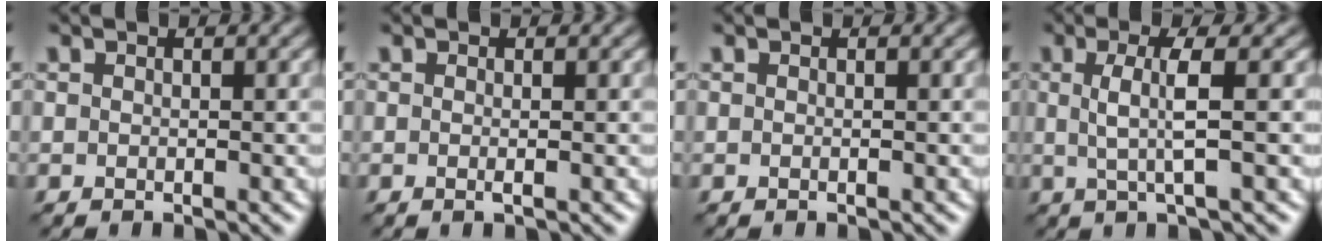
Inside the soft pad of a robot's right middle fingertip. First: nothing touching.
{"total": 0.9, "force": [-0.1, 0.2, 0.9], "torque": [-0.013, -0.002, -0.004]}
{"total": 0.0}
{"total": 3.7, "force": [0.3, 0.7, 3.7], "torque": [-0.071, 0.000, 0.005]}